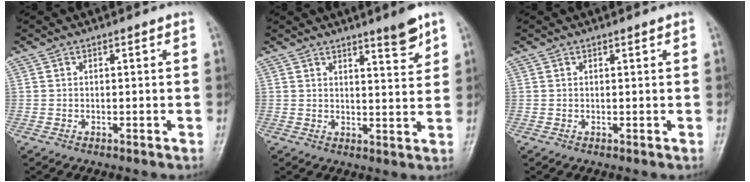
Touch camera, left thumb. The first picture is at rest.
{"total": 5.5, "force": [3.9, 0.9, 3.8], "torque": [-0.043, -0.032, 0.055]}
{"total": 0.7, "force": [0.5, 0.3, 0.4], "torque": [-0.004, -0.002, 0.005]}